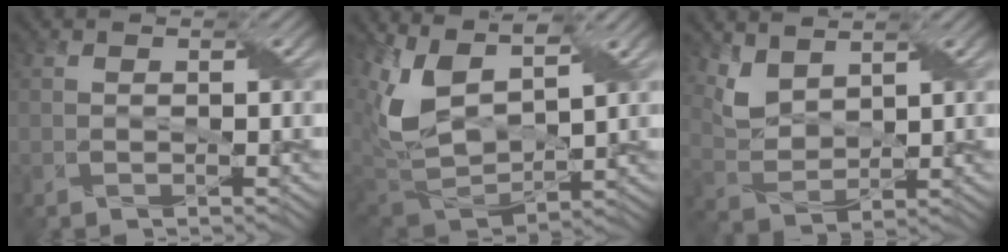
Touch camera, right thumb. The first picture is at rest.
{"total": 11.9, "force": [4.7, 6.2, 9.0], "torque": [-0.238, 0.008, 0.091]}
{"total": 4.8, "force": [3.4, 2.3, 2.4], "torque": [-0.072, -0.002, 0.076]}